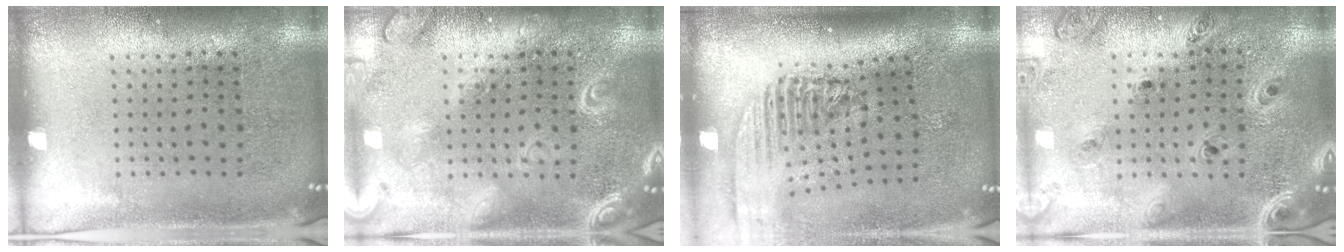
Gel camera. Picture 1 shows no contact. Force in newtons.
{"total": 2.5, "press": 2.5, "slide": 0.2}
{"total": 2.3, "press": 1.7, "slide": 1.5}
{"total": 1.3, "press": 1.3, "slide": 0.2}